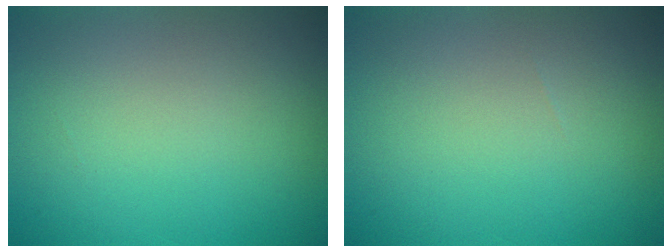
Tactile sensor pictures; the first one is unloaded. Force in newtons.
{"total": 0.0}